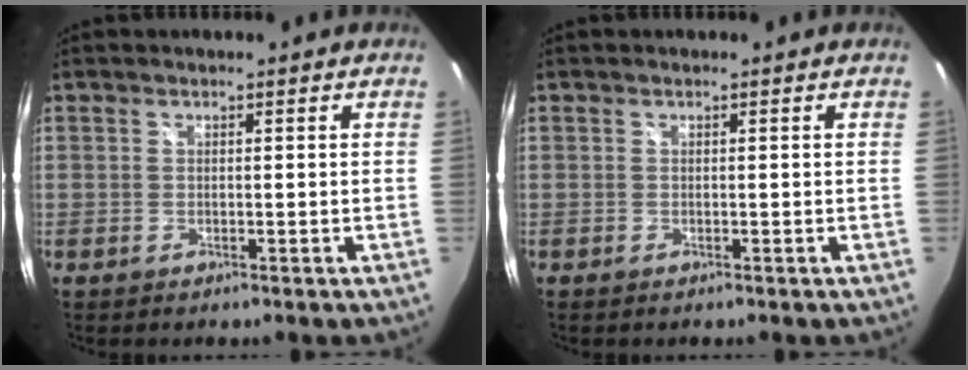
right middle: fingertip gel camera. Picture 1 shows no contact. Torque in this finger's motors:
{"motor_torque": [-0.02, -0.07, 0.00, 0.00]}